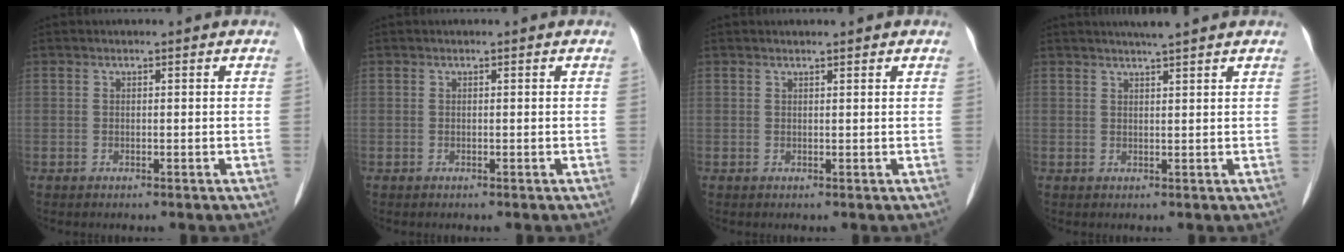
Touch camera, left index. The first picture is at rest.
{"total": 0.0}
{"total": 1.5, "force": [1.3, 0.1, 0.8], "torque": [-0.012, 0.010, 0.020]}
{"total": 4.2, "force": [3.6, -0.5, 2.2], "torque": [-0.030, 0.015, 0.052]}